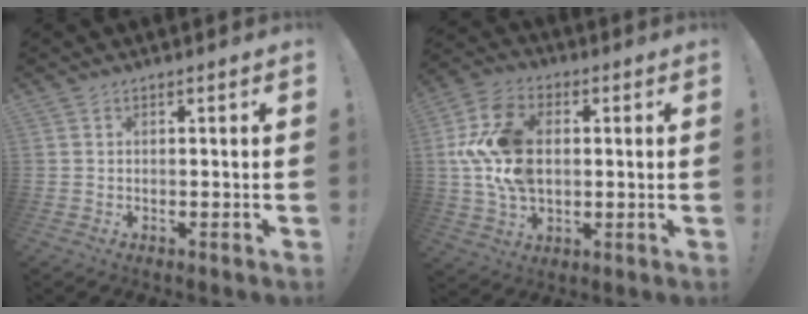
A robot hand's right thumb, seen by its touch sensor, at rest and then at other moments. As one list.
[{"total": 18.6, "force": [2.2, 13.1, 13.1], "torque": [-0.255, 0.003, 0.044]}]